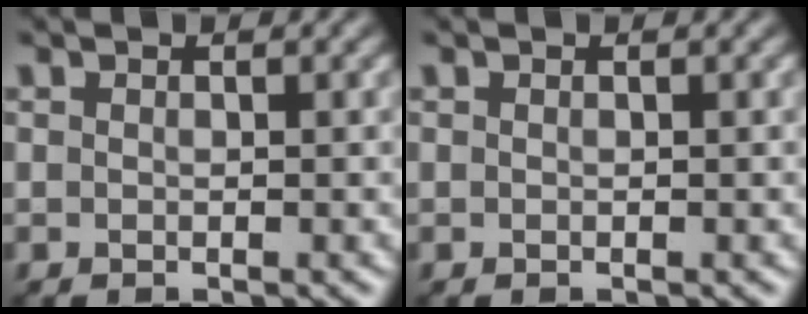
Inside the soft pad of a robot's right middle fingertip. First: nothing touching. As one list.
[{"total": 0.0}]